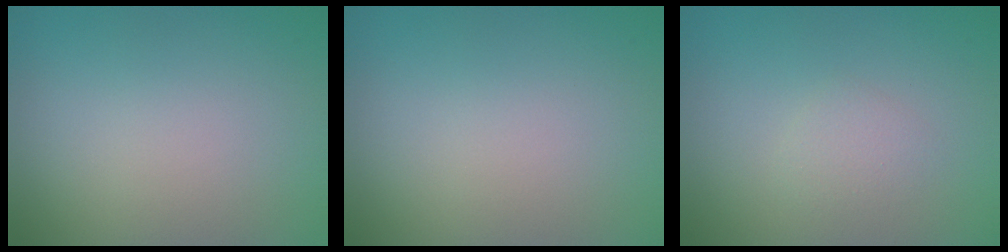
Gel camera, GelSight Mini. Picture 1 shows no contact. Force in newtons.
{"total": 0.0}
{"total": 1.1, "press": 1.1, "slide": 0.0}